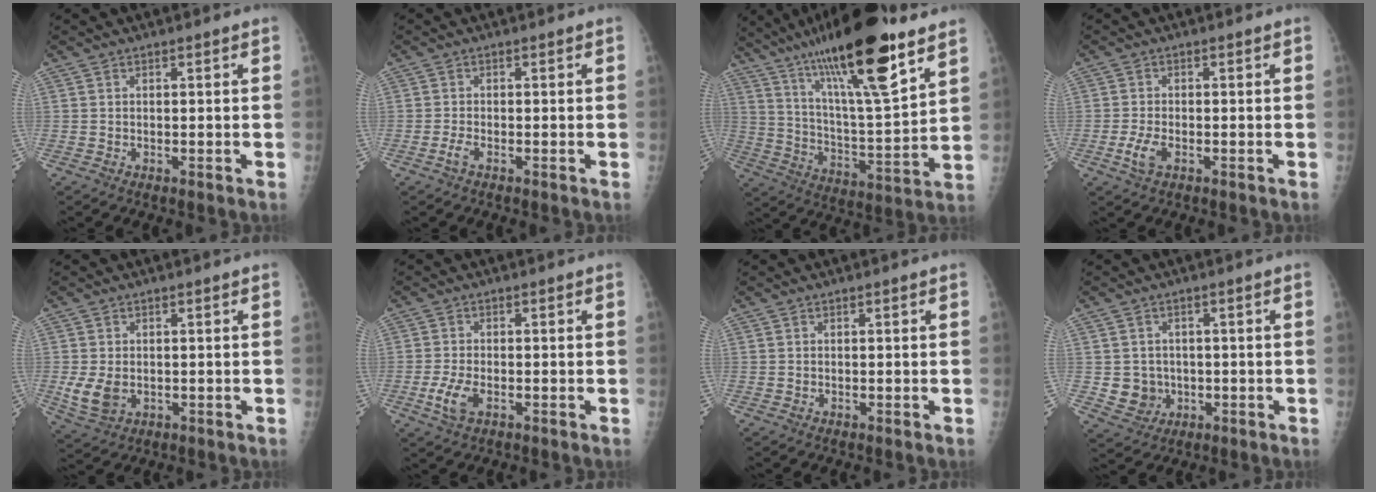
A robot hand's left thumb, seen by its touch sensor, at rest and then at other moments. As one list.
[{"total": 1.4, "force": [-0.8, 0.5, 1.0], "torque": [-0.024, -0.002, -0.019]}, {"total": 24.7, "force": [15.2, 4.9, 18.8], "torque": [-0.316, -0.049, 0.261]}, {"total": 3.4, "force": [-1.3, 1.7, 2.6], "torque": [-0.059, -0.002, -0.025]}, {"total": 5.4, "force": [-0.6, 3.9, 3.8], "torque": [-0.076, -0.013, -0.001]}, {"total": 4.4, "force": [-1.5, 2.3, 3.5], "torque": [-0.080, -0.003, -0.029]}, {"total": 0.0}, {"total": 5.1, "force": [-0.3, 4.9, 1.6], "torque": [-0.001, 0.004, 0.006]}]